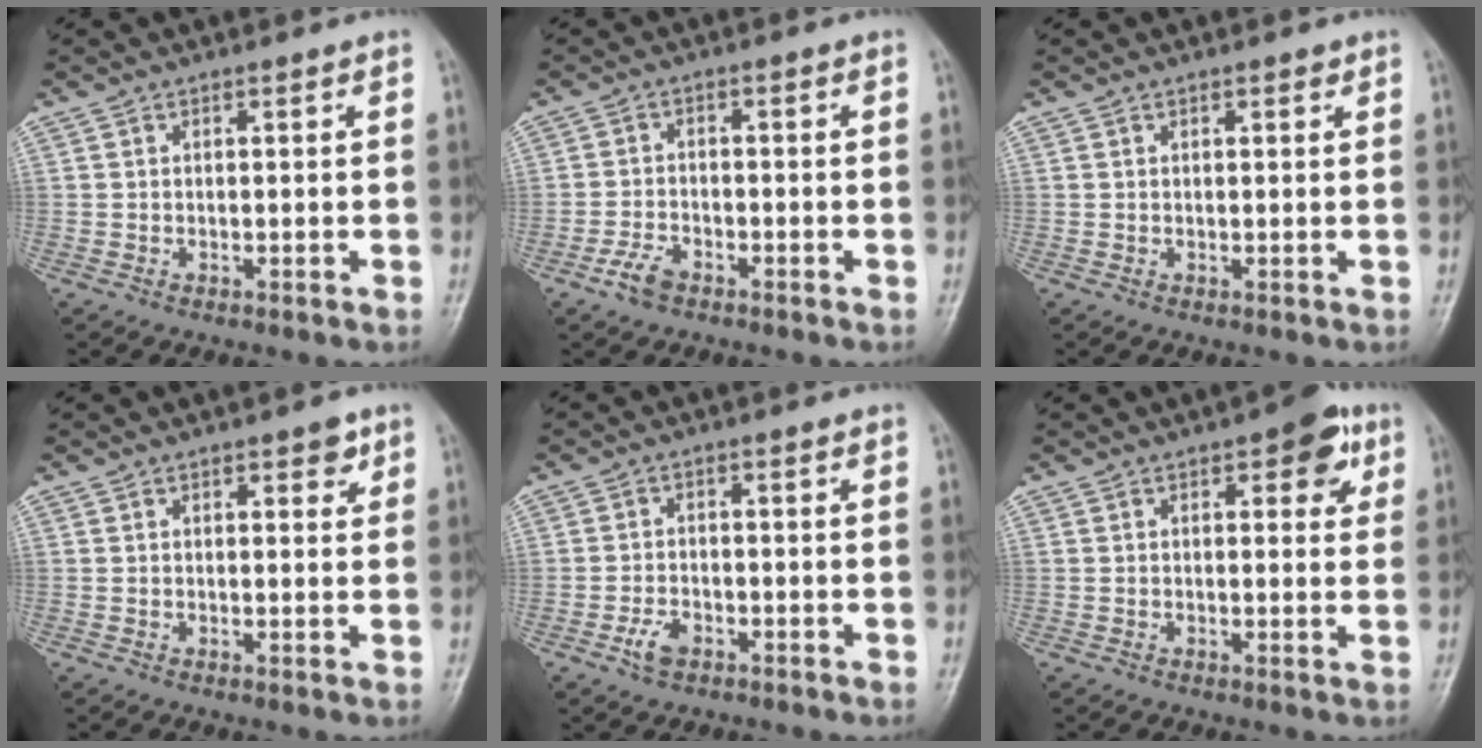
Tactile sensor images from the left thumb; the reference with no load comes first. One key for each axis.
{"total": 3.8, "fx": -2.5, "fy": 1.9, "fz": 2.1, "tx": -0.042, "ty": 0.011, "tz": -0.047}
{"total": 1.1, "fx": 0.6, "fy": 0.4, "fz": 0.8, "tx": -0.006, "ty": 0.000, "tz": 0.007}
{"total": 3.1, "fx": 1.7, "fy": 1.4, "fz": 2.1, "tx": -0.012, "ty": -0.005, "tz": 0.020}
{"total": 3.3, "fx": -1.8, "fy": 2.0, "fz": 2.0, "tx": -0.037, "ty": 0.009, "tz": -0.033}
{"total": 6.4, "fx": 2.8, "fy": 3.0, "fz": 4.9, "tx": -0.033, "ty": -0.004, "tz": 0.025}